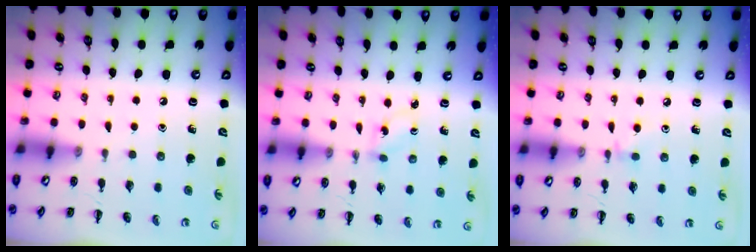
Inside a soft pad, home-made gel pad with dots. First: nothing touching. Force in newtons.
{"total": 1.5, "press": 1.4, "slide": 0.6}
{"total": 2.8, "press": 2.6, "slide": 1.1}